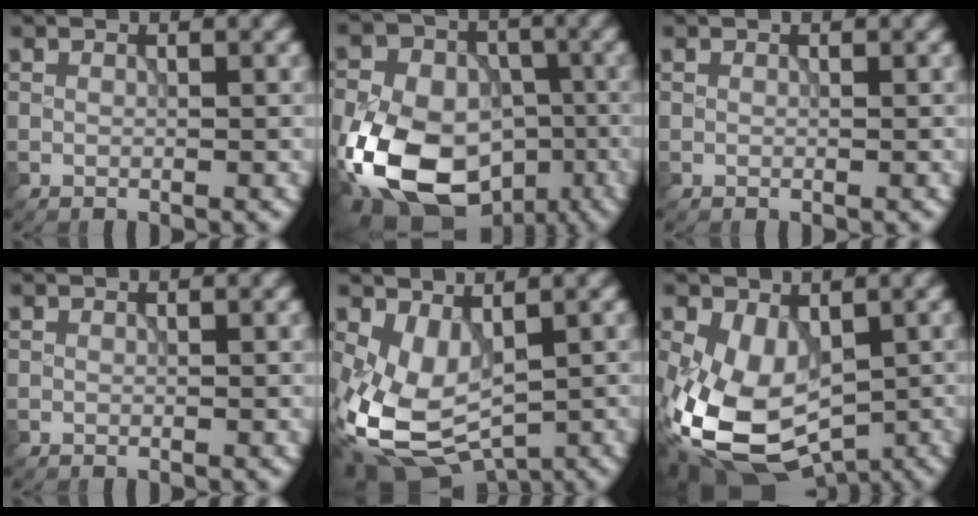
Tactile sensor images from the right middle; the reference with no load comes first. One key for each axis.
{"total": 16.5, "fx": -6.3, "fy": 11.7, "fz": 9.9, "tx": -0.182, "ty": -0.017, "tz": -0.114}
{"total": 0.0}
{"total": 0.0}
{"total": 7.8, "fx": -0.9, "fy": 4.7, "fz": 6.1, "tx": -0.135, "ty": -0.013, "tz": -0.012}
{"total": 9.8, "fx": -1.6, "fy": 6.2, "fz": 7.4, "tx": -0.162, "ty": -0.029, "tz": -0.017}